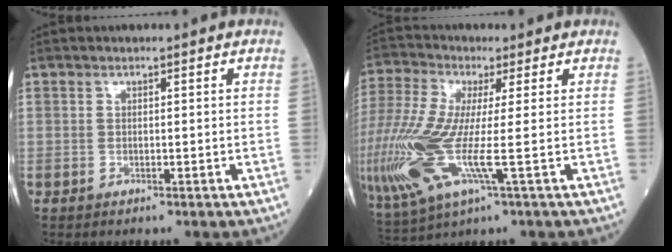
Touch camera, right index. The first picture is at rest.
{"total": 19.1, "force": [-3.6, 4.6, 18.2], "torque": [-0.472, -0.031, -0.068]}